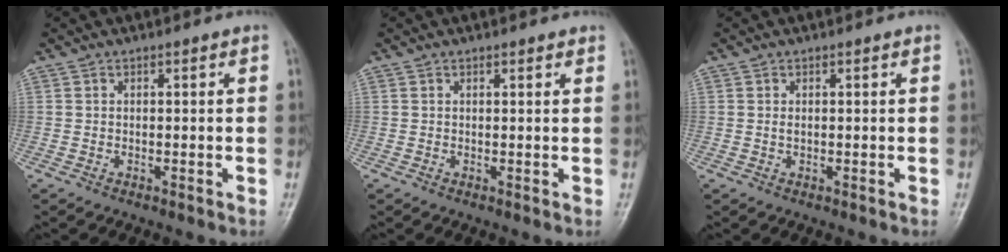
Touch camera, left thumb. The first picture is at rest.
{"total": 1.3, "force": [1.0, 0.4, 0.7], "torque": [-0.006, -0.002, 0.011]}
{"total": 0.9, "force": [0.2, 0.4, 0.7], "torque": [-0.014, 0.000, 0.005]}